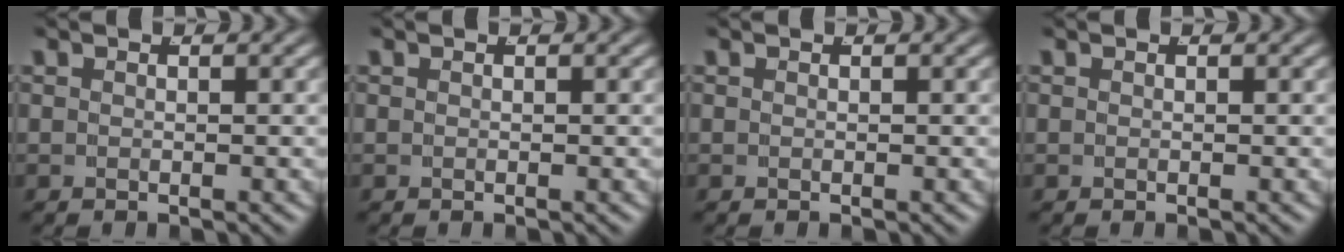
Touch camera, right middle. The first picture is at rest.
{"total": 0.0}
{"total": 0.0}
{"total": 0.0}